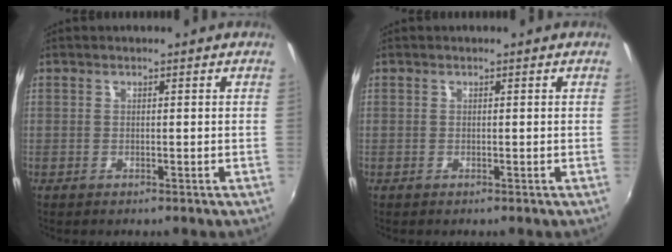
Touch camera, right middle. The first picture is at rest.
{"total": 0.0}